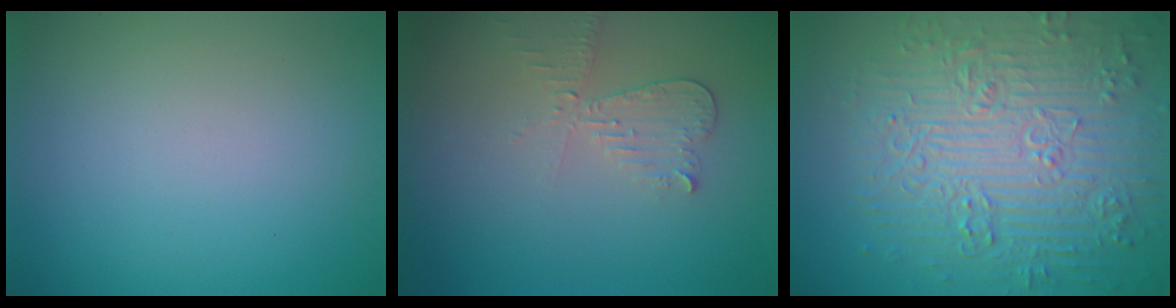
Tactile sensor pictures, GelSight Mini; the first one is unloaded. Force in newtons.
{"total": 2.2, "press": 2.2, "slide": 0.2}
{"total": 9.3, "press": 6.9, "slide": 6.3}